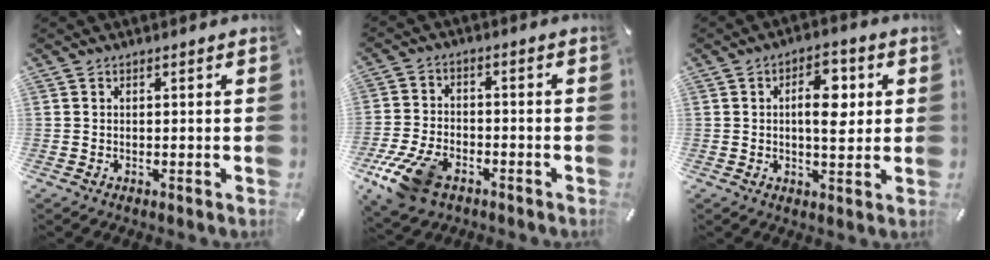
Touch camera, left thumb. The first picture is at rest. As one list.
[{"total": 11.3, "force": [-6.6, 6.5, 6.5], "torque": [-0.135, 0.027, -0.119]}, {"total": 9.3, "force": [1.6, 4.8, 7.8], "torque": [-0.109, -0.001, 0.022]}]